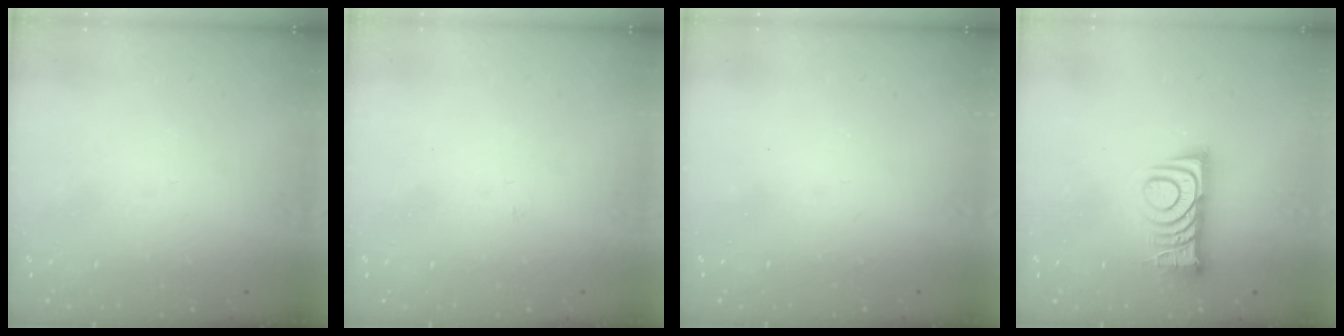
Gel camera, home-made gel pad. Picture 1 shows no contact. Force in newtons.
{"total": 2.2, "press": 2.2, "slide": 0.3}
{"total": 2.5, "press": 2.4, "slide": 0.4}
{"total": 10.8, "press": 10.8, "slide": 0.9}